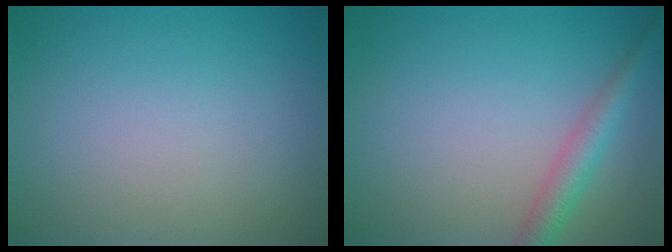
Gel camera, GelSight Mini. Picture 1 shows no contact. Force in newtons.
{"total": 2.9, "press": 2.9, "slide": 0.0}